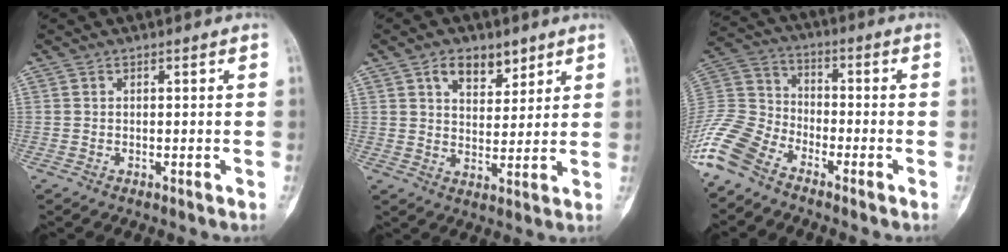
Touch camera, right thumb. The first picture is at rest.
{"total": 7.4, "force": [4.4, 4.3, 4.1], "torque": [-0.037, -0.025, 0.073]}
{"total": 13.2, "force": [-9.5, 7.0, 6.0], "torque": [-0.129, 0.044, -0.197]}